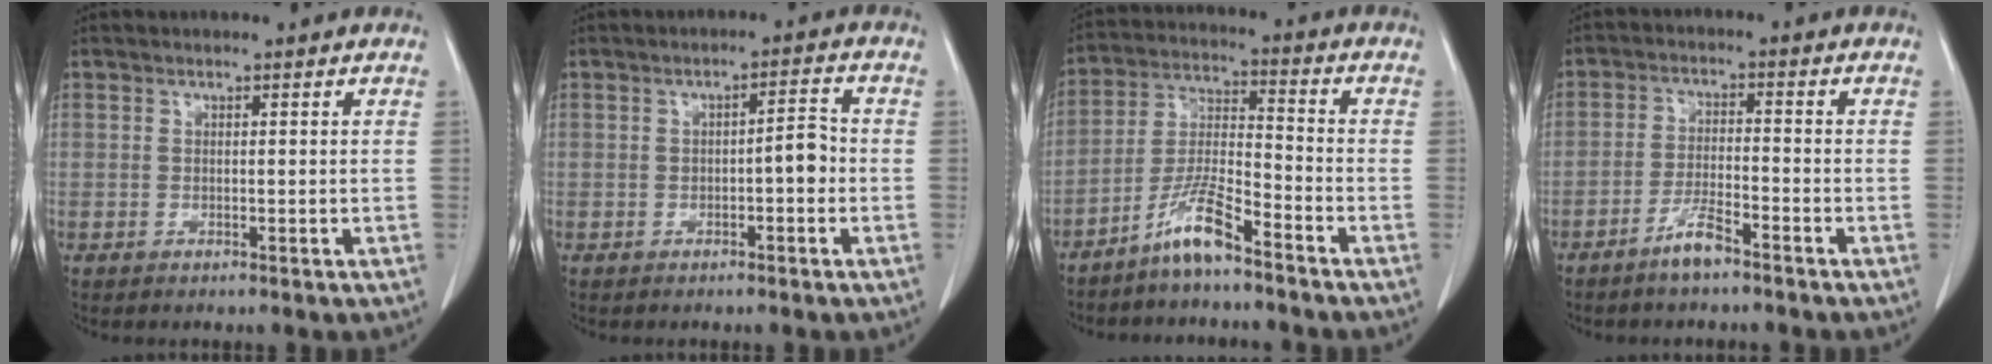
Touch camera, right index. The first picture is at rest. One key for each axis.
{"total": 3.3, "fx": -0.7, "fy": 0.8, "fz": 3.1, "tx": -0.041, "ty": 0.011, "tz": -0.010}
{"total": 7.9, "fx": -5.9, "fy": 0.7, "fz": 5.2, "tx": -0.113, "ty": -0.010, "tz": -0.118}
{"total": 4.4, "fx": -3.3, "fy": 0.5, "fz": 2.8, "tx": -0.057, "ty": -0.003, "tz": -0.061}